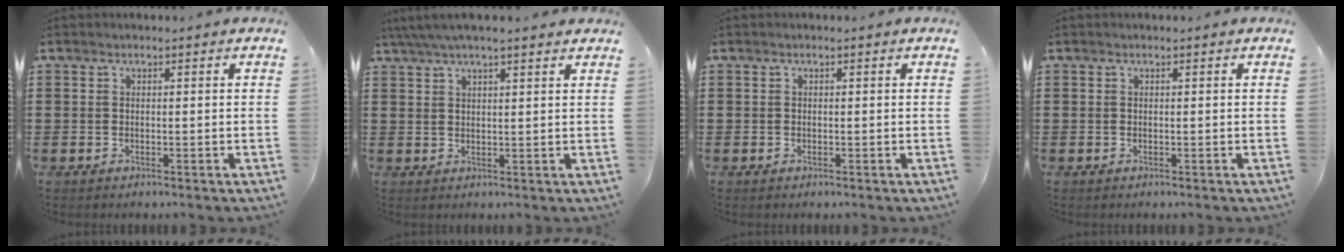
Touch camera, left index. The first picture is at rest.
{"total": 4.1, "force": [3.3, 0.4, 2.4], "torque": [-0.055, -0.003, 0.060]}
{"total": 0.0}
{"total": 0.0}